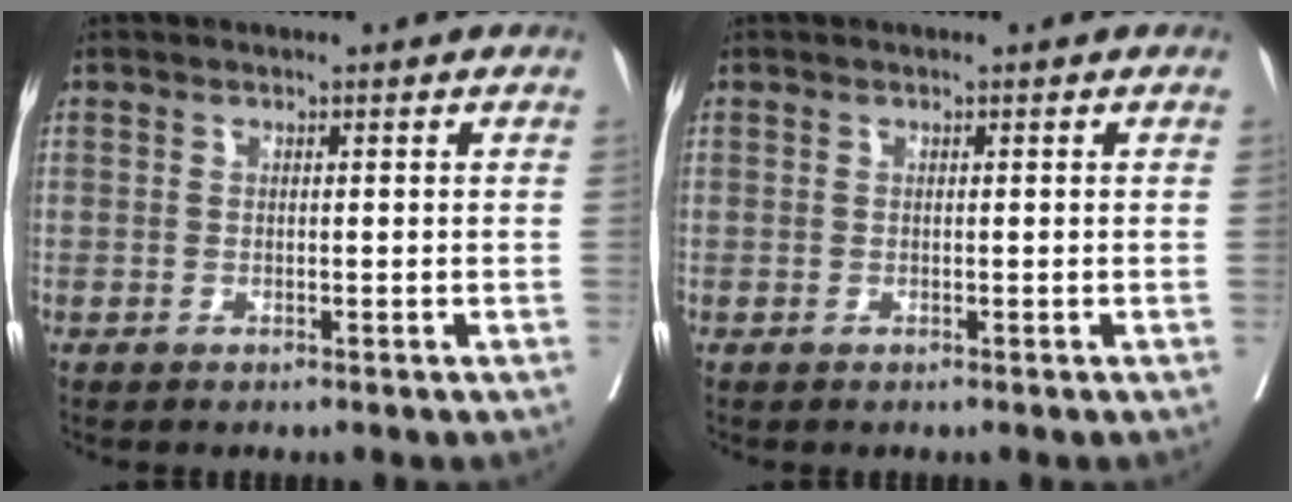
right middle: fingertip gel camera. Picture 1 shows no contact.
{"total": 0.0}